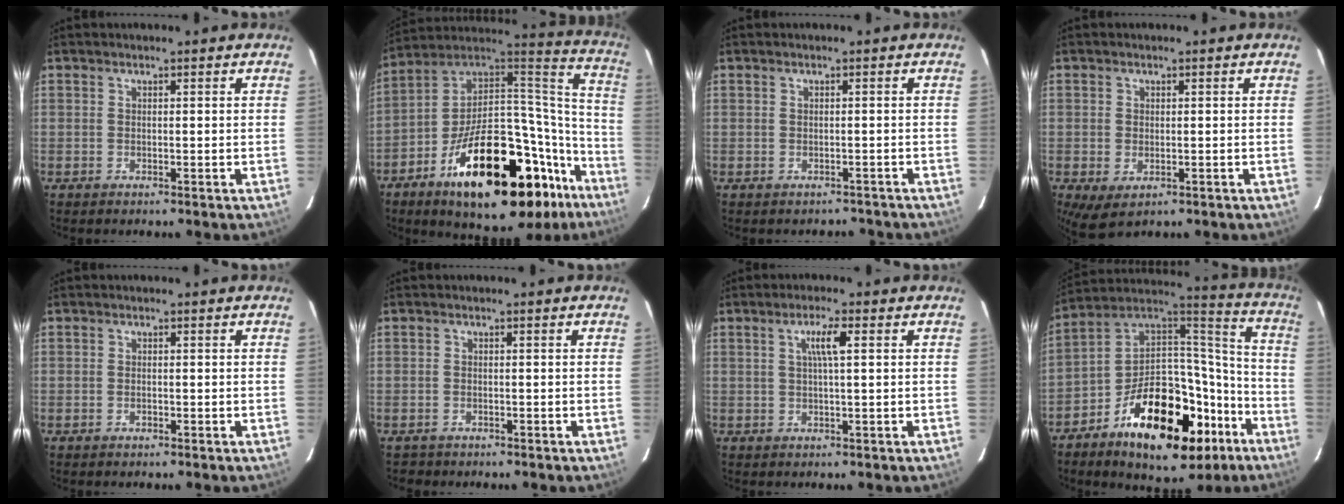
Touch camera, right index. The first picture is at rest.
{"total": 33.6, "force": [-18.8, 14.2, 23.9], "torque": [-0.345, 0.041, -0.275]}
{"total": 2.8, "force": [-2.4, 1.4, 0.3], "torque": [0.004, 0.009, -0.022]}
{"total": 4.3, "force": [-1.0, 2.9, 3.0], "torque": [-0.058, -0.014, -0.012]}
{"total": 0.9, "force": [-0.5, 0.6, 0.3], "torque": [-0.005, 0.000, -0.008]}
{"total": 2.0, "force": [-1.3, 1.5, 0.2], "torque": [-0.010, 0.003, -0.018]}
{"total": 3.6, "force": [0.9, 0.1, 3.5], "torque": [-0.065, 0.004, 0.017]}
{"total": 26.8, "force": [-13.8, 13.6, 18.5], "torque": [-0.298, 0.040, -0.204]}